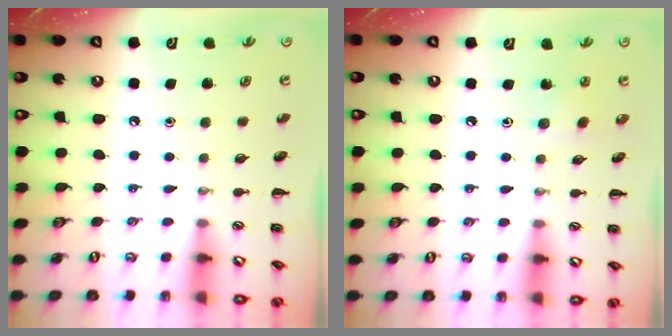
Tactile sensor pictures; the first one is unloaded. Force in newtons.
{"total": 2.6, "press": 2.5, "slide": 0.9}